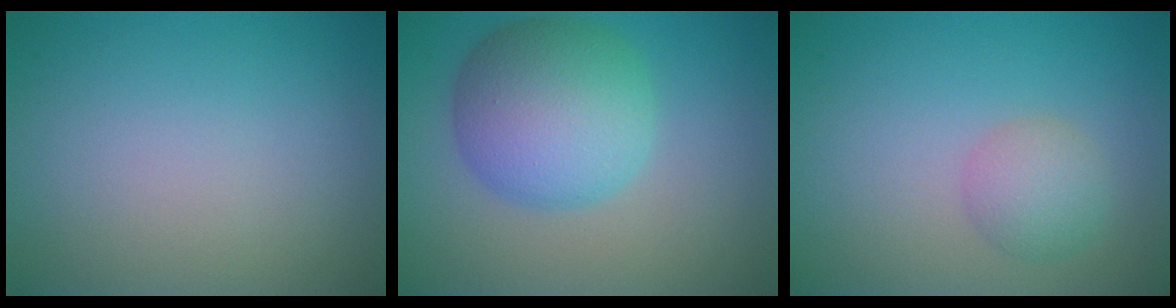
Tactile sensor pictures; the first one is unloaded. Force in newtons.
{"total": 7.8, "press": 7.8, "slide": 0.1}
{"total": 2.5, "press": 2.5, "slide": 0.0}